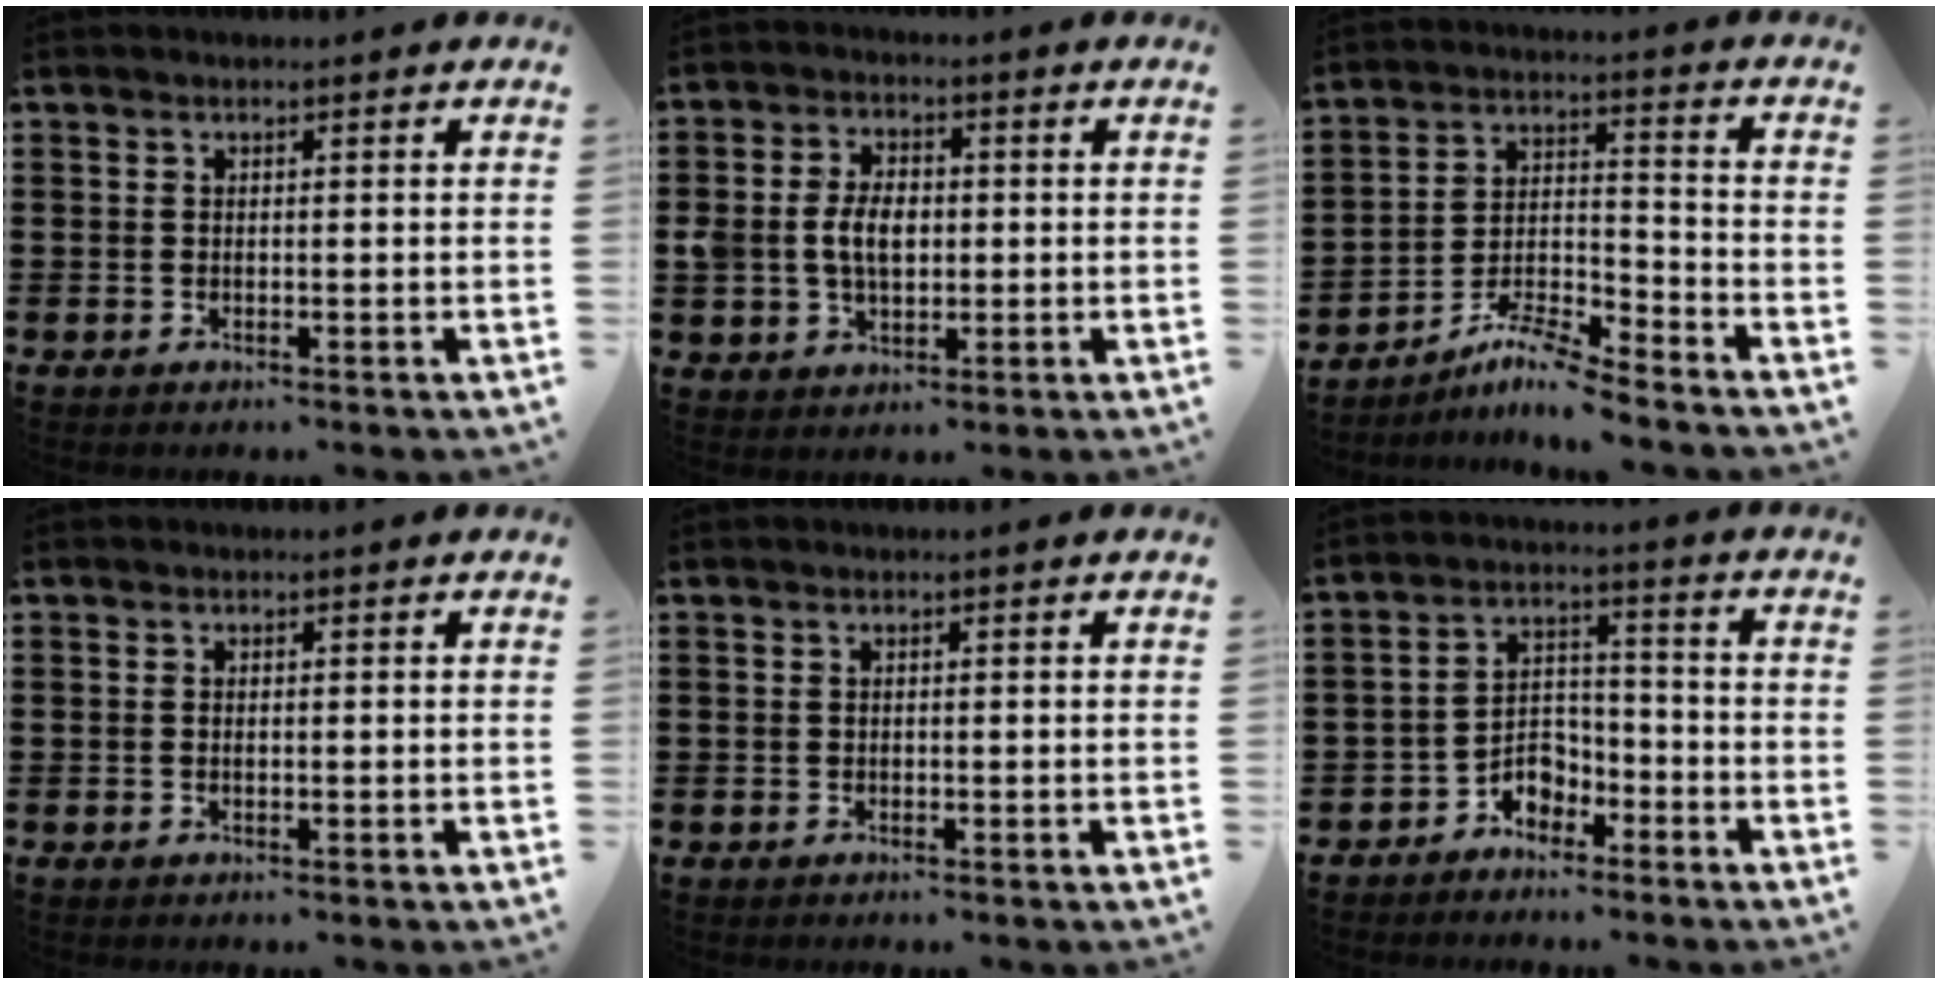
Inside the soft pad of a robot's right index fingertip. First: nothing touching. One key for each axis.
{"total": 6.0, "fx": -0.1, "fy": 4.2, "fz": 4.4, "tx": -0.095, "ty": 0.006, "tz": -0.009}
{"total": 6.8, "fx": -6.2, "fy": 0.5, "fz": 2.8, "tx": -0.059, "ty": 0.002, "tz": -0.119}
{"total": 0.0}
{"total": 0.0}
{"total": 4.5, "fx": -3.5, "fy": 2.7, "fz": 1.0, "tx": -0.027, "ty": 0.012, "tz": -0.070}